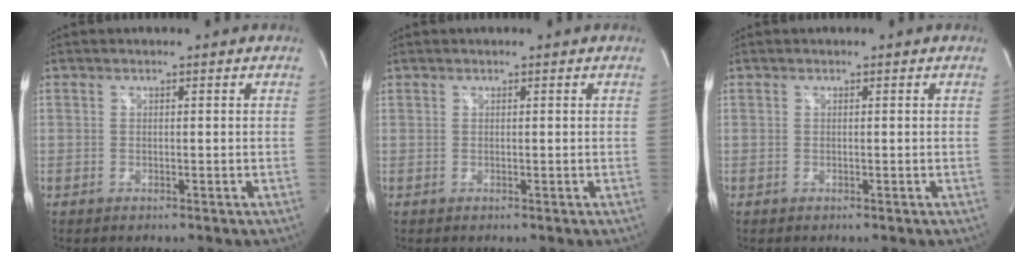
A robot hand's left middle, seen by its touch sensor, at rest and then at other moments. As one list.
[{"total": 0.0}, {"total": 0.0}]